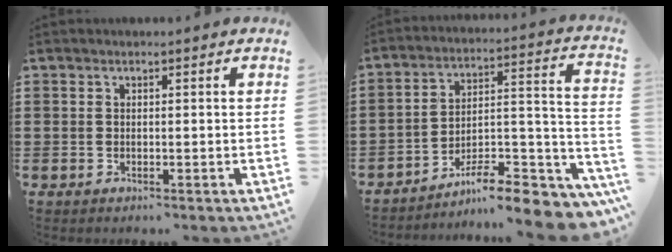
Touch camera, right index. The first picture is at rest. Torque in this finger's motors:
{"motor_torque": [1.10, 1.04, 0.44, 0.09]}